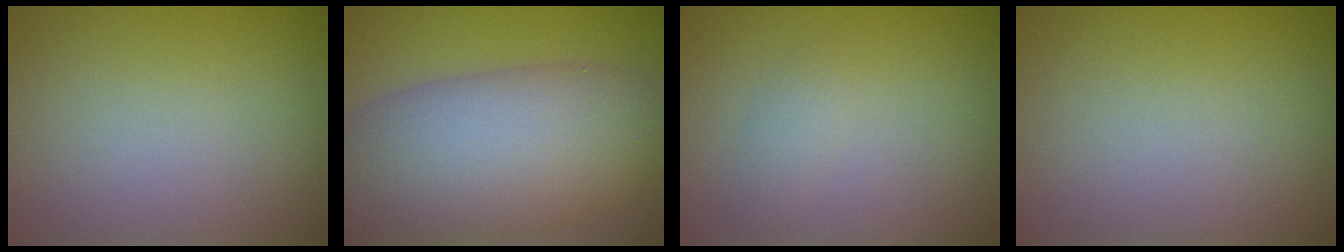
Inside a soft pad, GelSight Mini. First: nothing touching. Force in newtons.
{"total": 11.6, "press": 11.6, "slide": 0.8}
{"total": 1.1, "press": 1.1, "slide": 0.0}
{"total": 0.0}